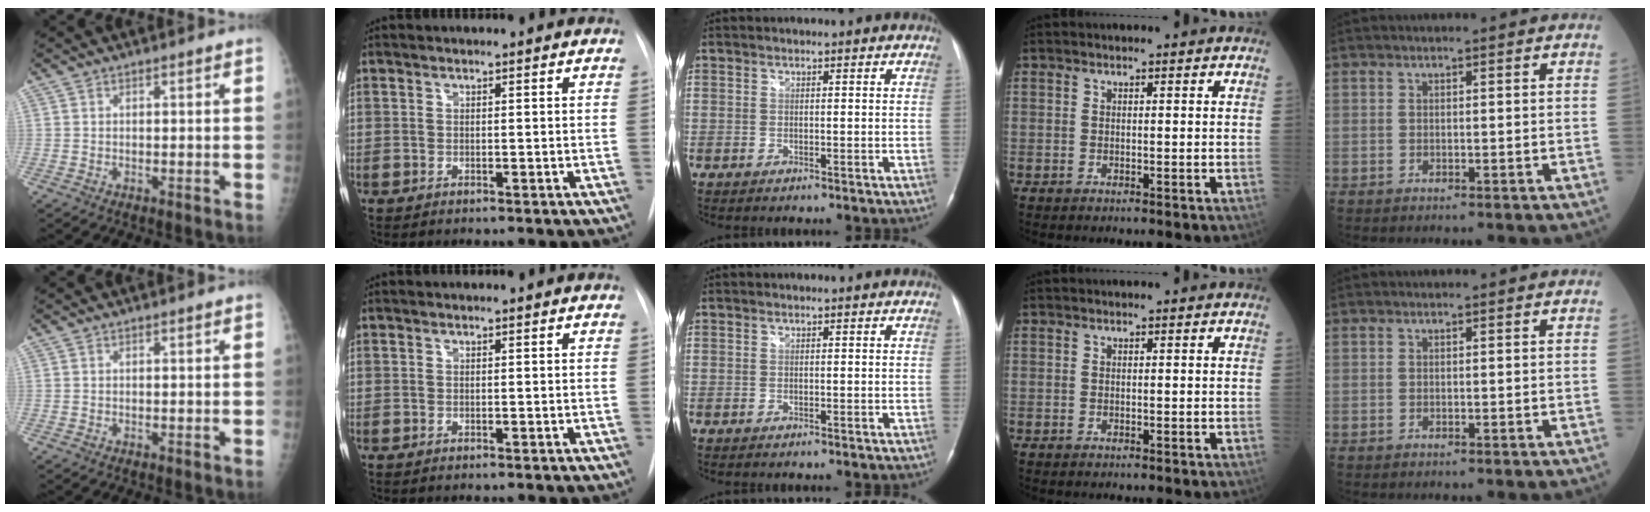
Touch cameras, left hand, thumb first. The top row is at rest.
{}